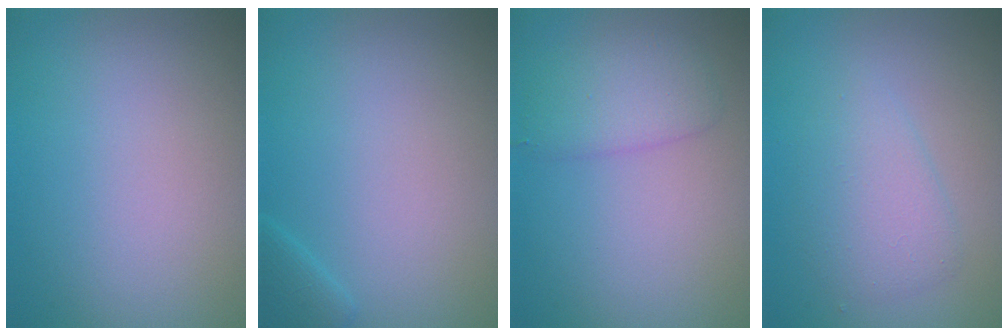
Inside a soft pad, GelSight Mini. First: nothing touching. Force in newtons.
{"total": 1.4, "press": 1.4, "slide": 0.1}
{"total": 2.4, "press": 2.4, "slide": 0.1}
{"total": 2.6, "press": 2.6, "slide": 0.1}